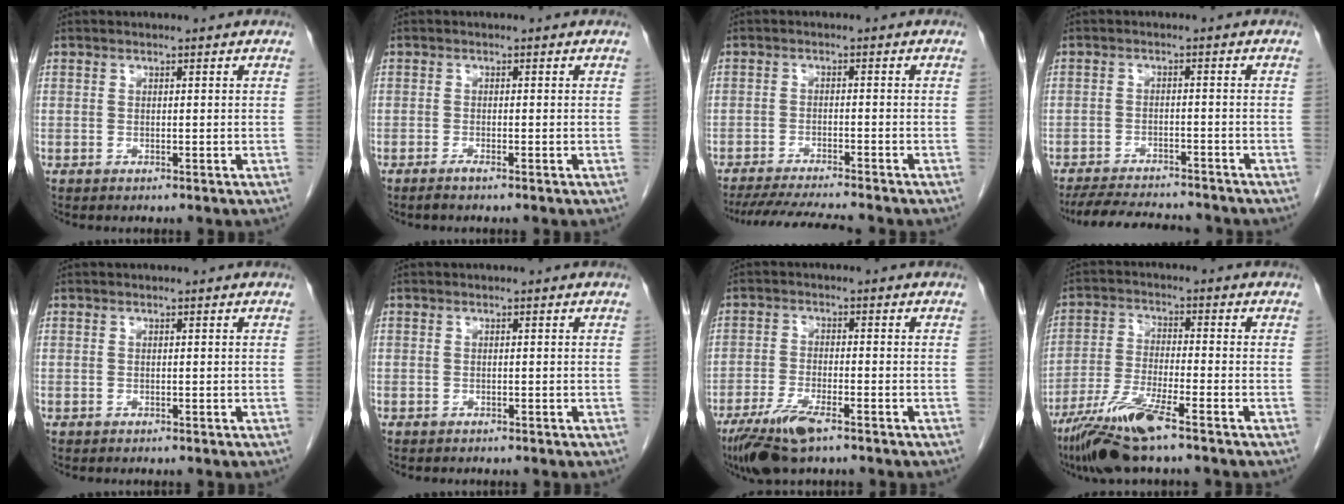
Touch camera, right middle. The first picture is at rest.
{"total": 1.1, "force": [-0.9, -0.1, 0.7], "torque": [-0.015, -0.001, -0.018]}
{"total": 9.3, "force": [-8.5, -0.2, 3.7], "torque": [-0.058, -0.013, -0.137]}
{"total": 11.1, "force": [-10.2, 1.9, 3.7], "torque": [-0.062, -0.004, -0.147]}
{"total": 0.0}
{"total": 0.6, "force": [-0.6, 0.3, 0.1], "torque": [-0.011, 0.001, -0.010]}
{"total": 7.8, "force": [-5.2, 1.7, 5.6], "torque": [-0.111, -0.016, -0.092]}
{"total": 10.1, "force": [-6.8, 0.6, 7.4], "torque": [-0.154, -0.027, -0.128]}